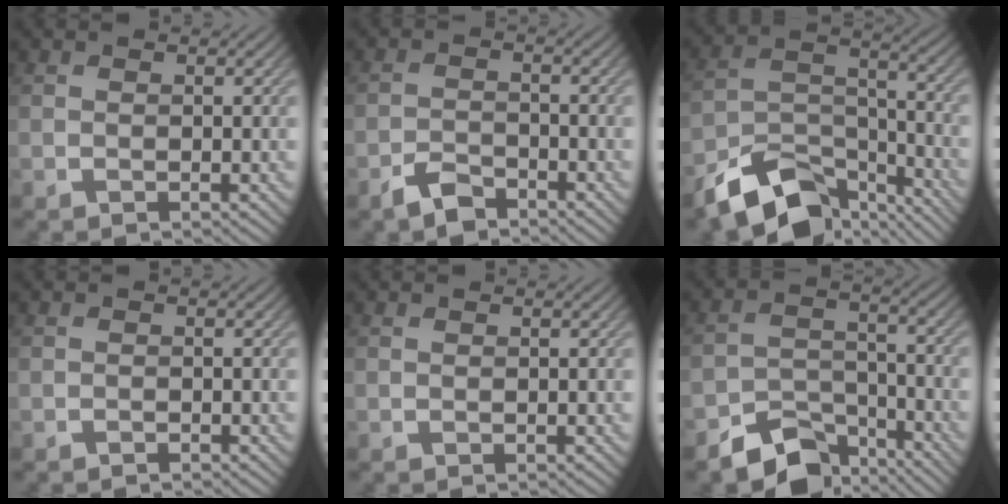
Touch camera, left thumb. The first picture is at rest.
{"total": 3.3, "force": [-2.7, 1.3, 1.4], "torque": [-0.029, 0.001, -0.060]}
{"total": 12.2, "force": [-9.0, 5.5, 6.2], "torque": [-0.115, -0.015, -0.164]}
{"total": 0.7, "force": [-0.6, 0.0, 0.2], "torque": [-0.003, 0.000, -0.011]}
{"total": 0.0}
{"total": 7.9, "force": [-6.3, 3.8, 3.1], "torque": [-0.052, -0.009, -0.118]}